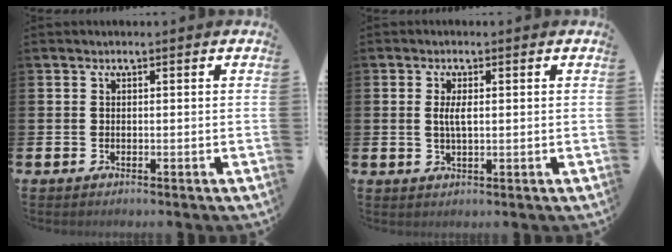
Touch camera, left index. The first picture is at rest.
{"total": 2.7, "force": [0.5, 0.9, 2.4], "torque": [-0.044, 0.003, 0.005]}